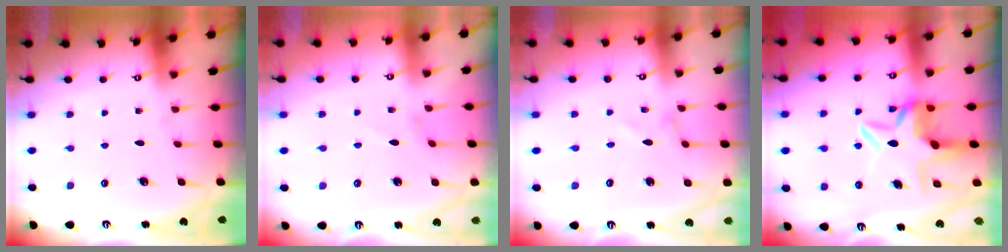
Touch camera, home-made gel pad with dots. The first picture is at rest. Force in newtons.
{"total": 0.0}
{"total": 1.4, "press": 1.4, "slide": 0.1}
{"total": 8.1, "press": 8.0, "slide": 0.7}